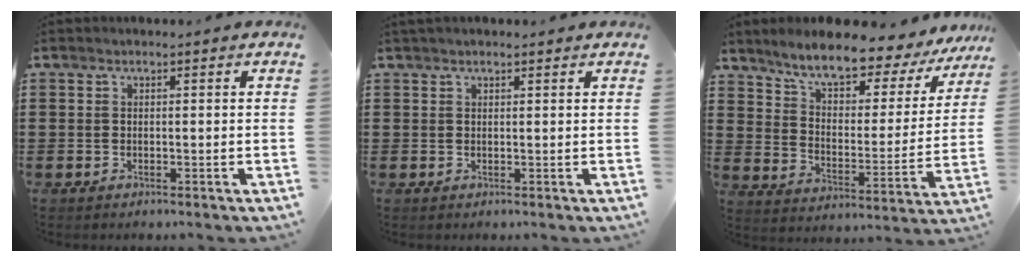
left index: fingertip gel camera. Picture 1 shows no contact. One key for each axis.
{"total": 1.0, "fx": 0.8, "fy": 0.5, "fz": 0.3, "tx": -0.008, "ty": 0.004, "tz": 0.016}
{"total": 8.1, "fx": 7.1, "fy": 1.4, "fz": 3.7, "tx": -0.088, "ty": -0.050, "tz": 0.114}